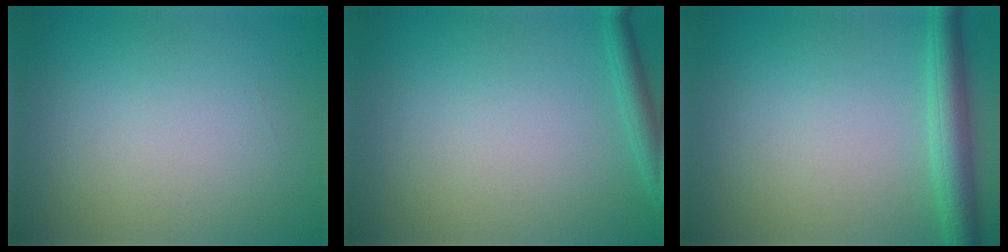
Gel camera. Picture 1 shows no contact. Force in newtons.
{"total": 1.9, "press": 1.9, "slide": 0.1}
{"total": 3.8, "press": 3.8, "slide": 0.2}